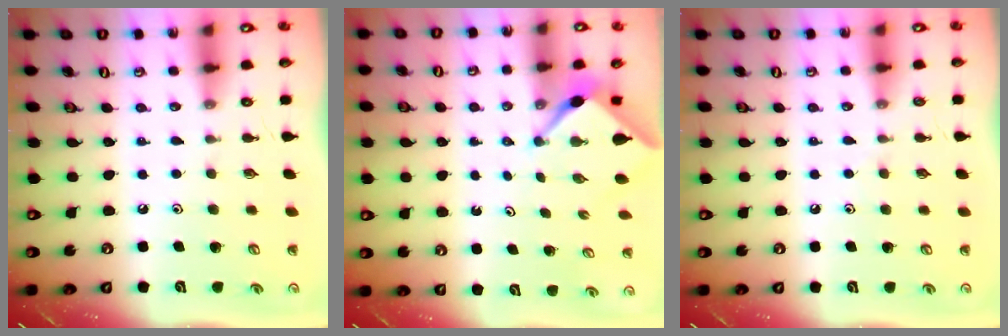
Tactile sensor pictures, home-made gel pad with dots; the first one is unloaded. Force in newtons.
{"total": 2.4, "press": 2.4, "slide": 0.4}
{"total": 4.3, "press": 4.3, "slide": 0.3}